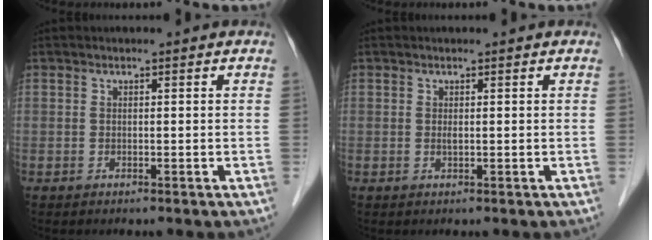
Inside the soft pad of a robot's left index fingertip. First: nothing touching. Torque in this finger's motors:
{"motor_torque": [0.29, 0.05, 0.03, 0.02]}